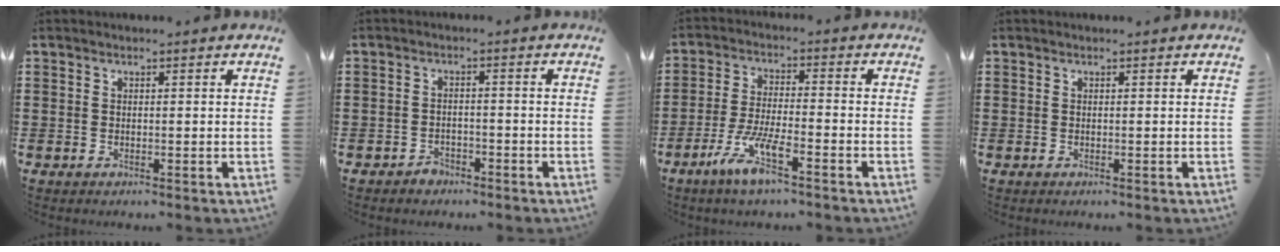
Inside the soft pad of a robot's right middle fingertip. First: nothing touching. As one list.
[{"total": 2.1, "force": [-1.8, 1.0, 0.2], "torque": [-0.010, 0.002, -0.040]}, {"total": 7.2, "force": [-4.5, 1.1, 5.5], "torque": [-0.120, -0.010, -0.086]}, {"total": 0.0}]